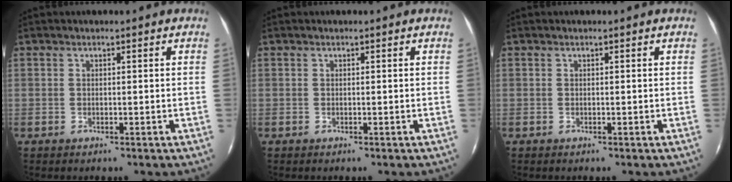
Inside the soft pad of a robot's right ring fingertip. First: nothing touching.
{"total": 0.0}
{"total": 0.0}